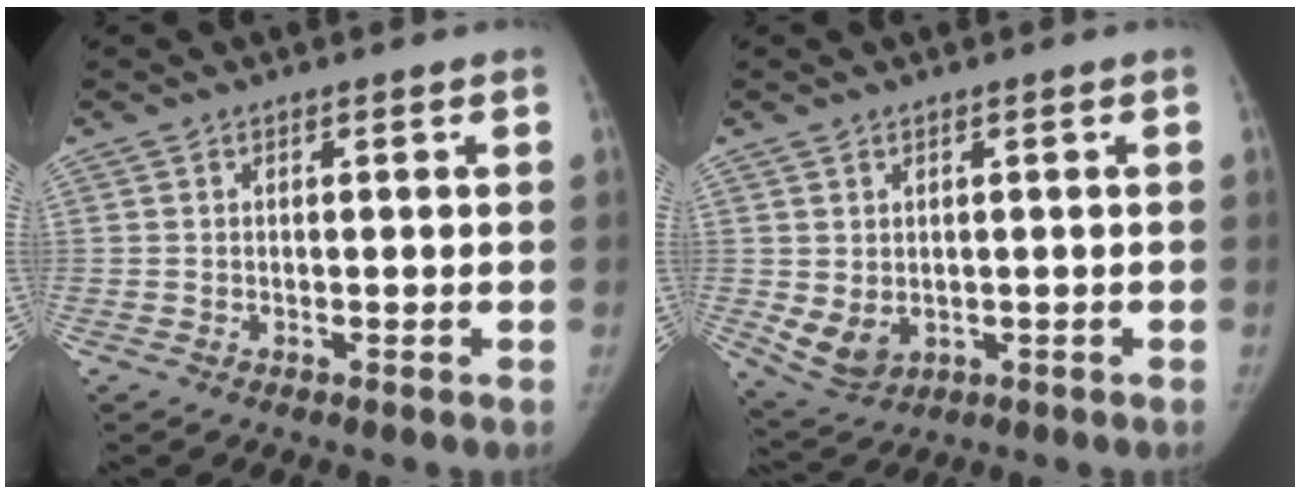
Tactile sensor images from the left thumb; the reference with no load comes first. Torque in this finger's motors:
{"motor_torque": [0.24, 1.44, 0.06, -0.23, 0.02]}